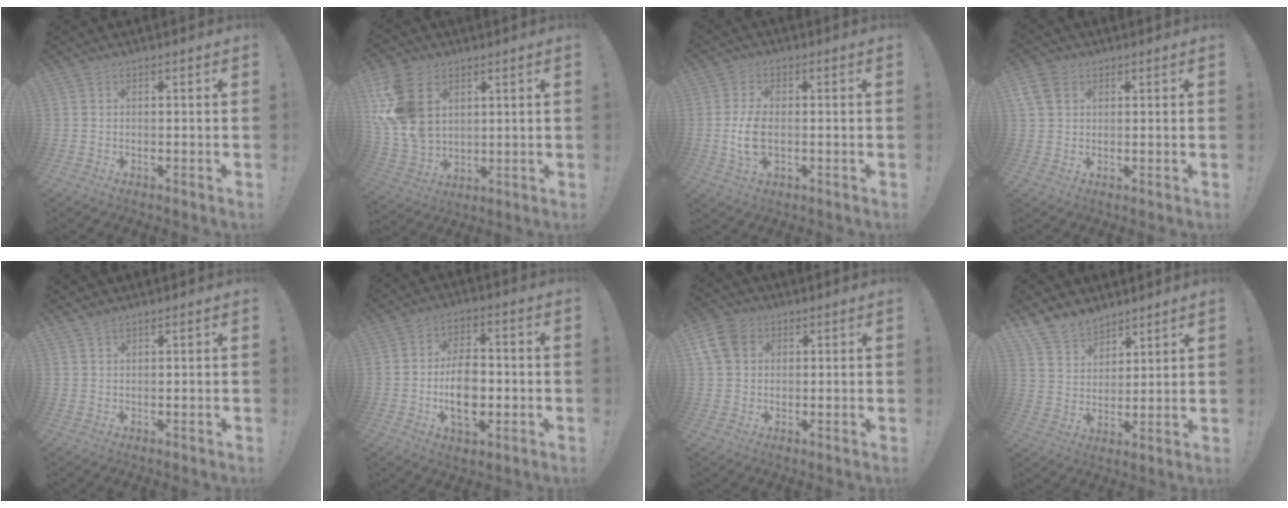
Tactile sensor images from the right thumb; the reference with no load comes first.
{"total": 16.8, "force": [5.8, 11.7, 10.4], "torque": [-0.223, -0.027, 0.114]}
{"total": 7.6, "force": [-1.1, 4.0, 6.3], "torque": [-0.124, -0.010, -0.019]}
{"total": 6.2, "force": [2.6, 4.6, 3.4], "torque": [-0.059, 0.002, 0.054]}
{"total": 1.7, "force": [1.4, 0.4, 0.8], "torque": [-0.011, -0.003, 0.026]}
{"total": 11.9, "force": [-2.1, 7.4, 9.2], "torque": [-0.156, 0.003, -0.037]}
{"total": 8.5, "force": [3.0, 6.6, 4.4], "torque": [-0.097, 0.000, 0.062]}
{"total": 10.8, "force": [8.8, 5.9, 2.0], "torque": [-0.051, -0.060, 0.175]}